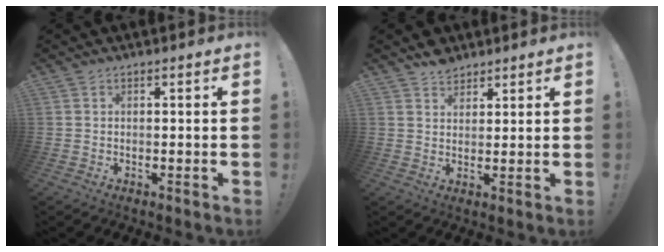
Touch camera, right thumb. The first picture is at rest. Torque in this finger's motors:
{"motor_torque": [-0.39, -0.23, 0.35, 0.23, 0.00]}